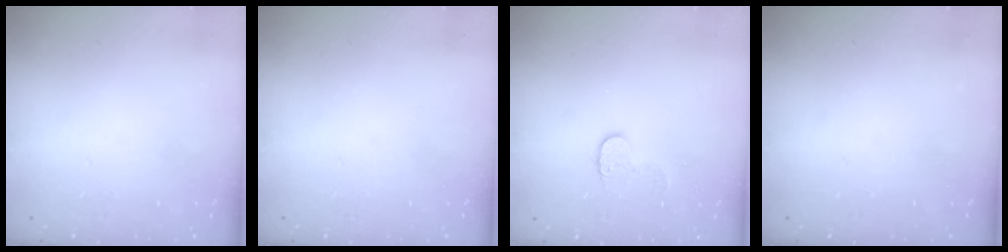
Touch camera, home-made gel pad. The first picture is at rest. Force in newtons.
{"total": 0.0}
{"total": 6.8, "press": 6.8, "slide": 0.2}
{"total": 0.0}